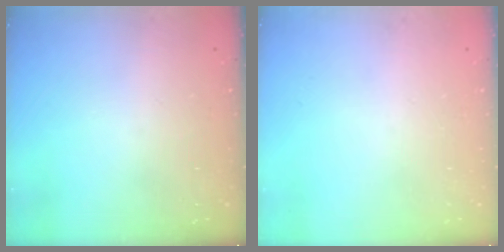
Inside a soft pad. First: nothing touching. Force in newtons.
{"total": 0.0}